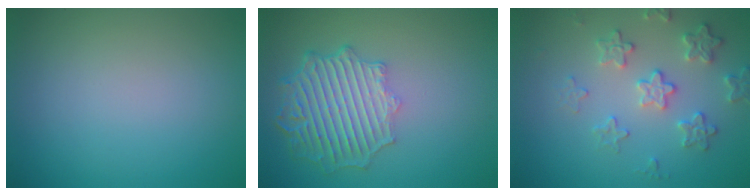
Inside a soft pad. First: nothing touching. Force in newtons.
{"total": 6.6, "press": 5.1, "slide": 4.1}
{"total": 3.2, "press": 3.2, "slide": 0.5}